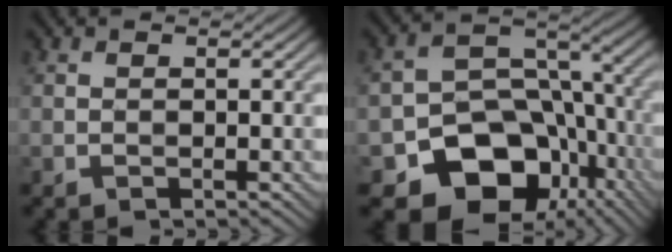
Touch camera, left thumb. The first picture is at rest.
{"total": 14.3, "force": [-6.4, 10.6, 7.2], "torque": [-0.123, -0.032, -0.105]}